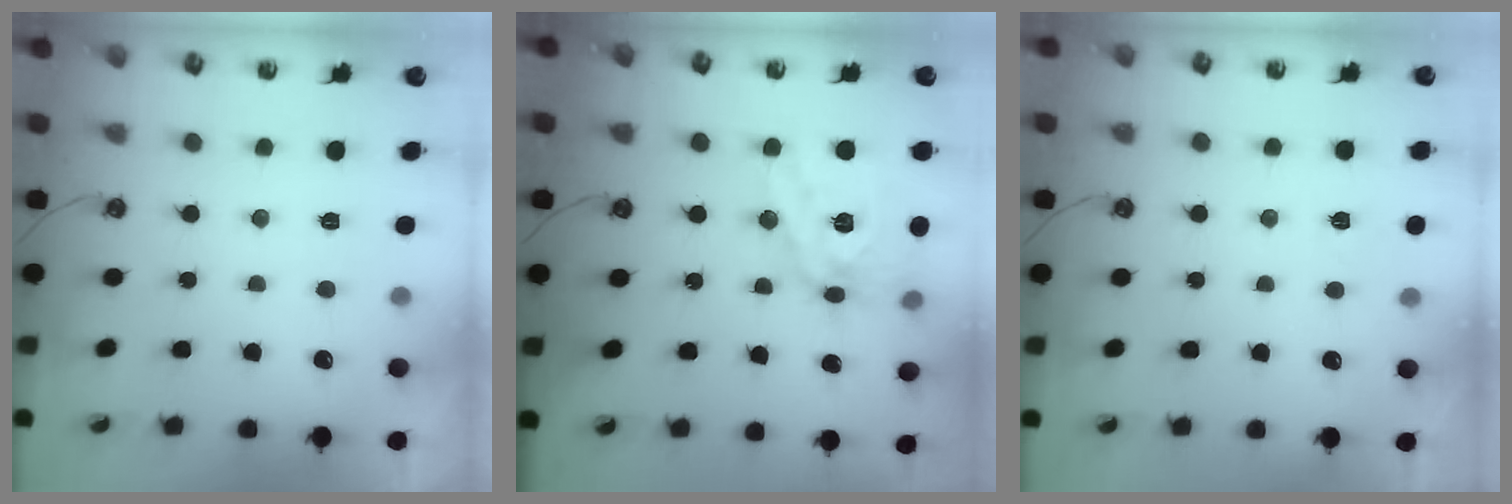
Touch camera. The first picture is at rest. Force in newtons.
{"total": 15.6, "press": 15.5, "slide": 1.4}
{"total": 3.9, "press": 3.9, "slide": 0.5}